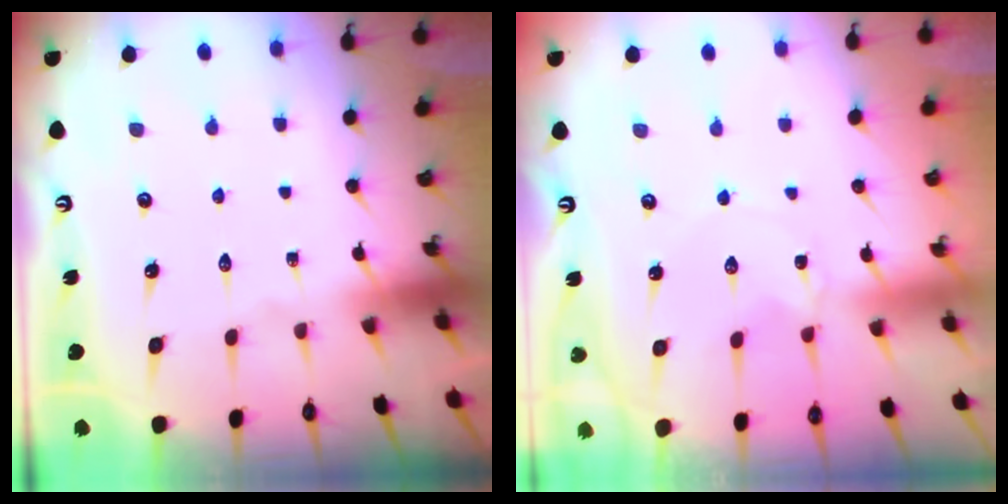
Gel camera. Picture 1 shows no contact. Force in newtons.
{"total": 1.4, "press": 1.4, "slide": 0.2}